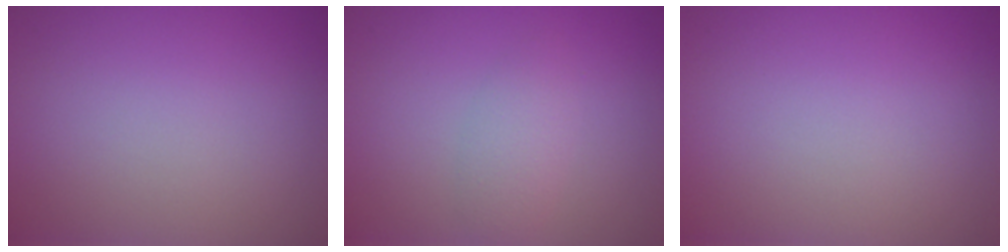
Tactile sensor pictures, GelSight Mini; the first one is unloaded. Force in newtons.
{"total": 1.9, "press": 1.9, "slide": 0.1}
{"total": 0.0}